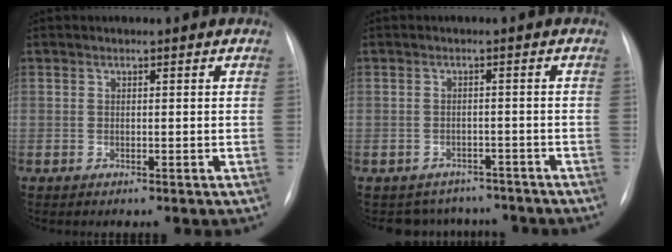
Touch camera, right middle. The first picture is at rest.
{"total": 5.8, "force": [-5.1, 2.6, -0.3], "torque": [0.010, 0.016, -0.061]}